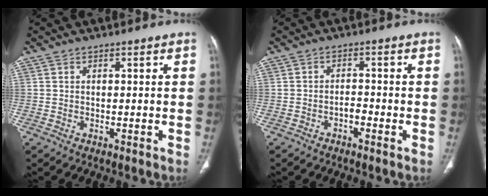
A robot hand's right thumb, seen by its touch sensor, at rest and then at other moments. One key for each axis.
{"total": 1.9, "fx": -1.1, "fy": 0.8, "fz": 1.3, "tx": -0.017, "ty": 0.012, "tz": -0.021}